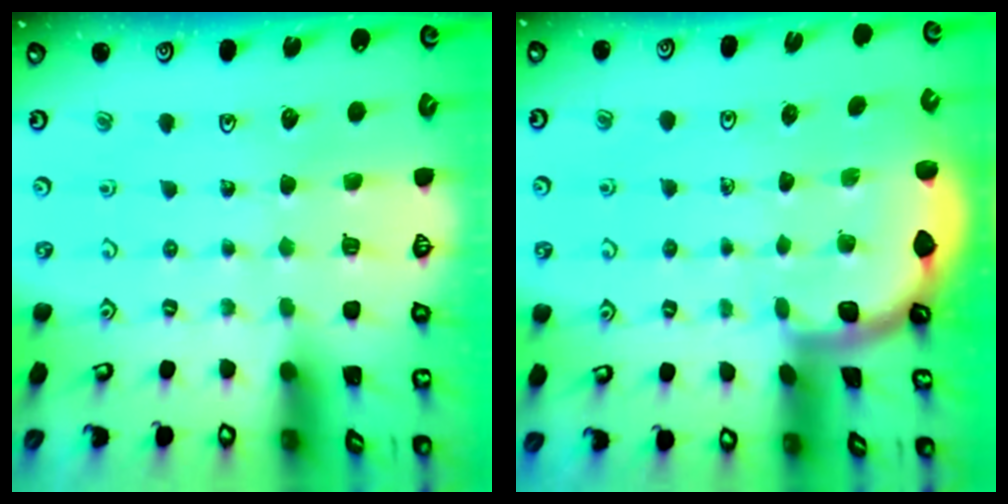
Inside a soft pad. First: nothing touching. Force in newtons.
{"total": 1.8, "press": 1.8, "slide": 0.1}